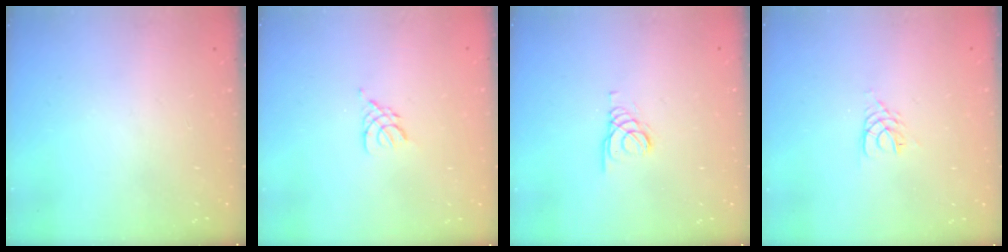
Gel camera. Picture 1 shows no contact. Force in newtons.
{"total": 2.9, "press": 2.8, "slide": 0.6}
{"total": 1.5, "press": 1.4, "slide": 0.1}
{"total": 3.0, "press": 2.9, "slide": 0.4}